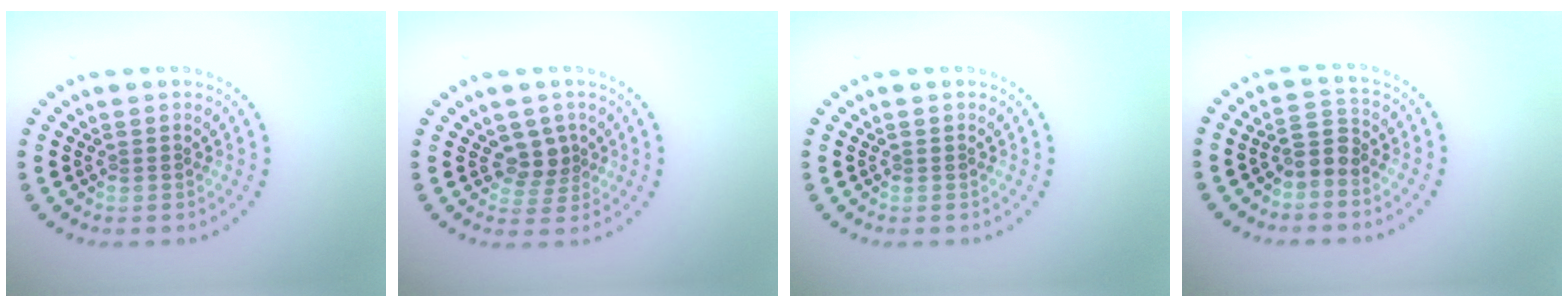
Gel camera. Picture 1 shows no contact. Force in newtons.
{"total": 2.2, "press": 1.8, "slide": 1.3}
{"total": 0.0}
{"total": 2.2, "press": 1.8, "slide": 1.2}